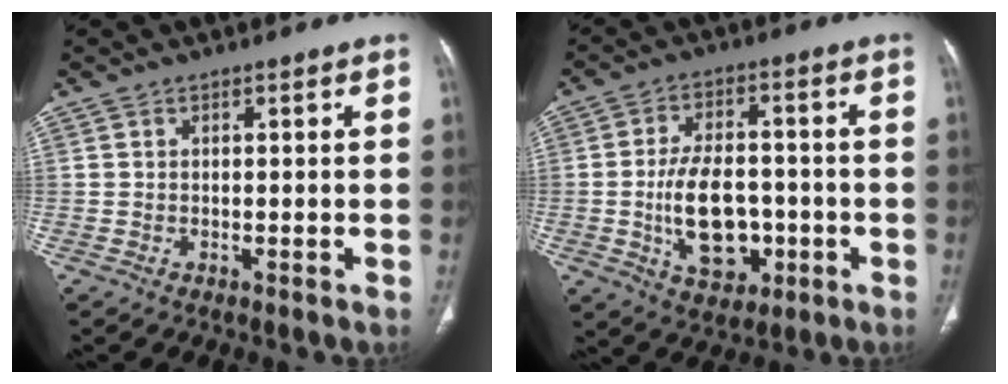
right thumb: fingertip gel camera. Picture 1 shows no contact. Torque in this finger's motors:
{"motor_torque": [3.67, 1.33, 1.38, -1.05, 0.42]}